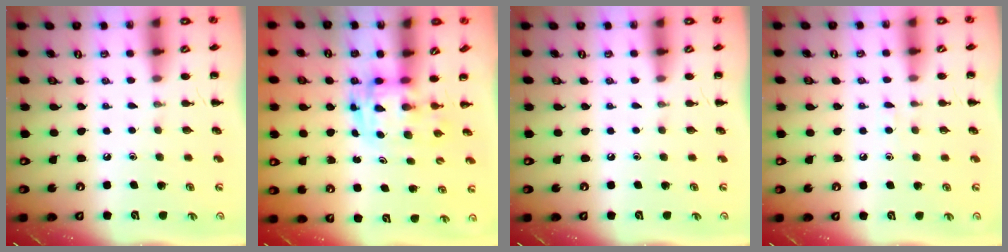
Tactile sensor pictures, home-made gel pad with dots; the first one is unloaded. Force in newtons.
{"total": 2.8, "press": 2.7, "slide": 0.5}
{"total": 0.0}
{"total": 3.5, "press": 3.3, "slide": 1.2}